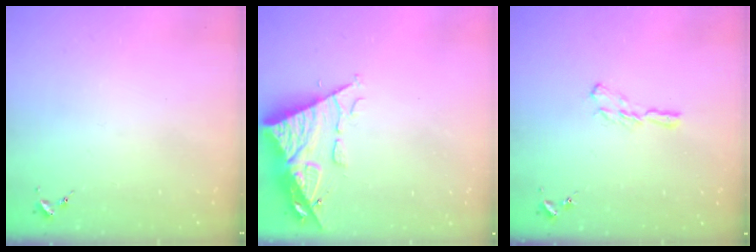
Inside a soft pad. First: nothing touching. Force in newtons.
{"total": 13.0, "press": 12.9, "slide": 1.4}
{"total": 5.8, "press": 5.8, "slide": 0.5}